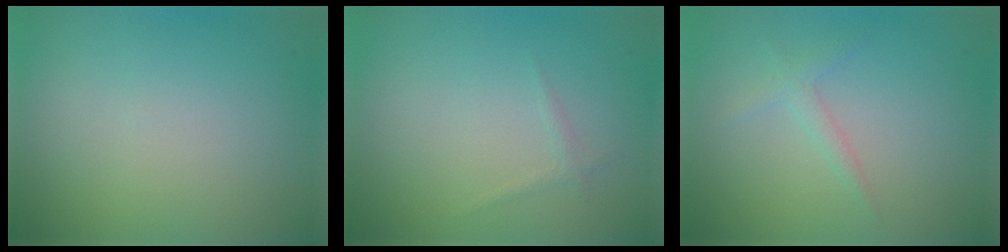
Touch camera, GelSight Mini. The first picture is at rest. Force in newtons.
{"total": 0.6, "press": 0.6, "slide": 0.1}
{"total": 1.4, "press": 1.4, "slide": 0.0}